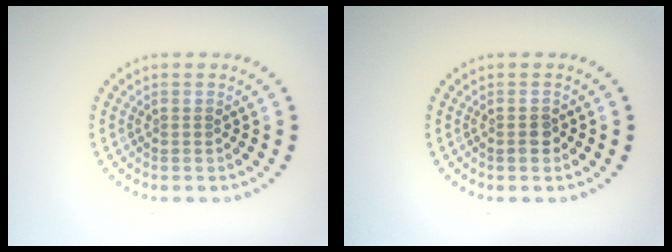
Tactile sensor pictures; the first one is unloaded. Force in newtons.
{"total": 1.2, "press": 1.1, "slide": 0.4}